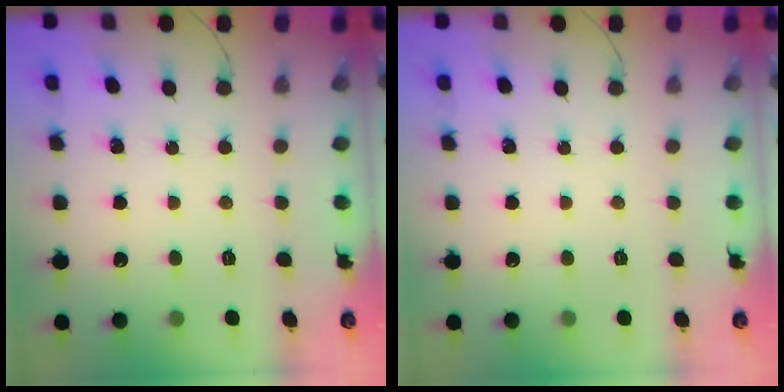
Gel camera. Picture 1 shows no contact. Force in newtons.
{"total": 0.0}